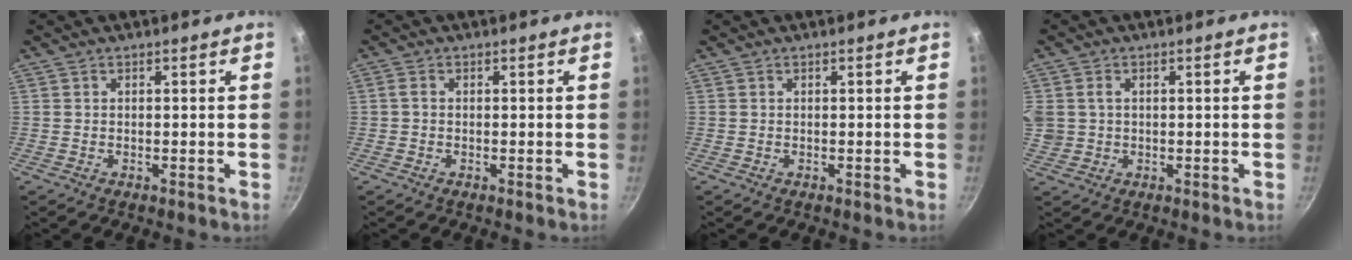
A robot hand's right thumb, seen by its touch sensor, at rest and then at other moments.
{"total": 1.1, "force": [-0.1, 0.8, 0.7], "torque": [-0.014, 0.005, -0.003]}
{"total": 0.0}
{"total": 5.3, "force": [1.0, 4.3, 2.8], "torque": [-0.052, 0.005, 0.025]}